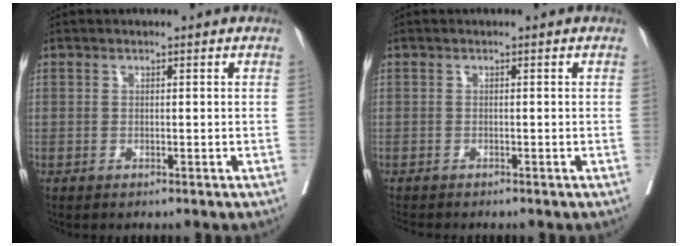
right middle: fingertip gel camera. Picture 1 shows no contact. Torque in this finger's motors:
{"motor_torque": [0.09, -0.08, -0.02, 0.00]}